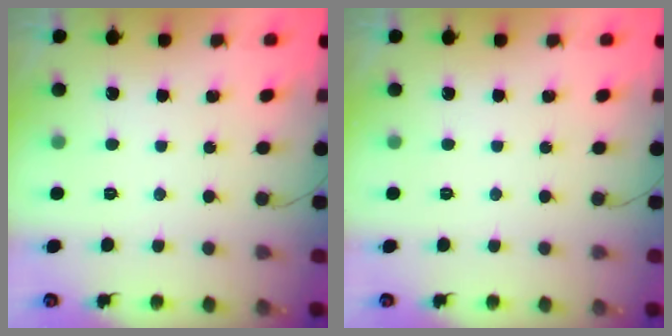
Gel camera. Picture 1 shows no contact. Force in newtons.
{"total": 0.0}